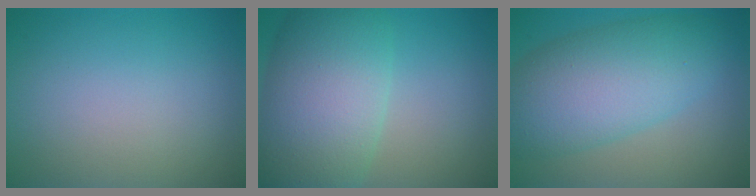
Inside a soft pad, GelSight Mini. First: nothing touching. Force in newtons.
{"total": 9.6, "press": 9.6, "slide": 0.3}
{"total": 8.7, "press": 8.6, "slide": 0.2}